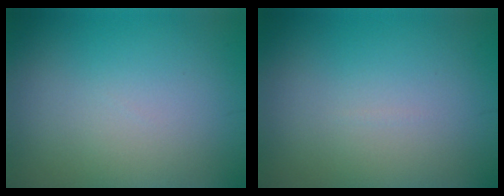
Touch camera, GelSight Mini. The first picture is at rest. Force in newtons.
{"total": 0.0}